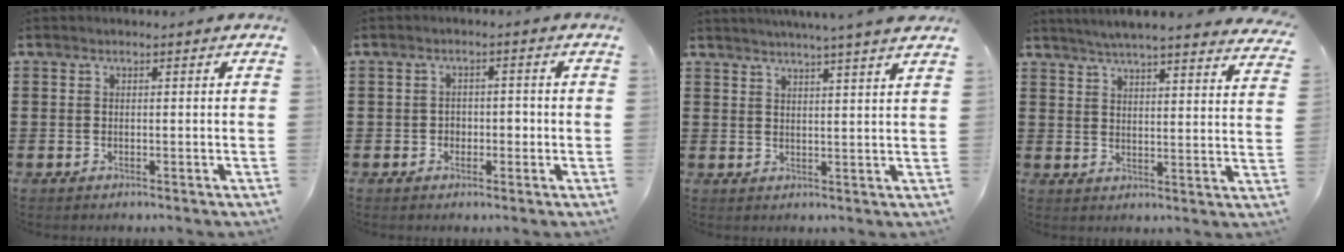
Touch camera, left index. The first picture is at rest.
{"total": 1.9, "force": [-0.7, 1.6, 0.9], "torque": [-0.024, 0.004, -0.018]}
{"total": 3.6, "force": [3.2, -1.0, 1.2], "torque": [-0.032, -0.014, 0.056]}
{"total": 4.5, "force": [4.4, -0.4, 1.2], "torque": [-0.041, -0.024, 0.074]}